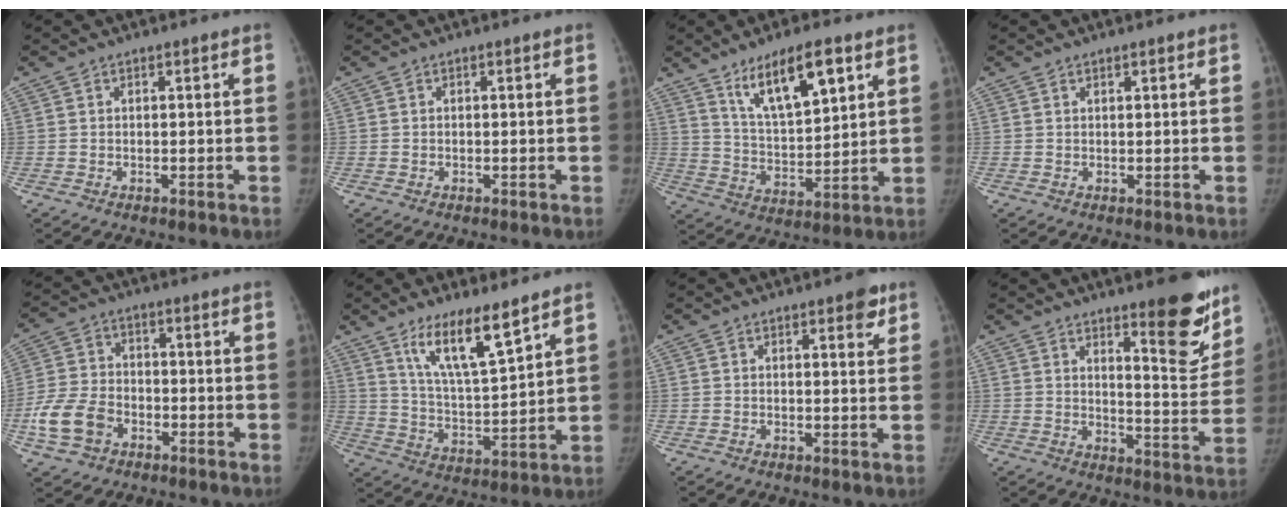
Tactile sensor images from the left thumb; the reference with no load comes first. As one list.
[{"total": 0.0}, {"total": 13.4, "force": [7.6, 4.5, 10.0], "torque": [-0.151, -0.040, 0.141]}, {"total": 0.9, "force": [0.6, 0.3, 0.5], "torque": [-0.007, -0.003, 0.010]}, {"total": 9.4, "force": [-4.0, 6.7, 5.4], "torque": [-0.110, 0.019, -0.076]}, {"total": 12.3, "force": [8.3, 2.4, 8.8], "torque": [-0.146, -0.059, 0.161]}, {"total": 3.4, "force": [2.0, 1.3, 2.4], "torque": [-0.017, -0.008, 0.021]}, {"total": 13.6, "force": [9.1, 3.4, 9.5], "torque": [-0.085, -0.073, 0.132]}]